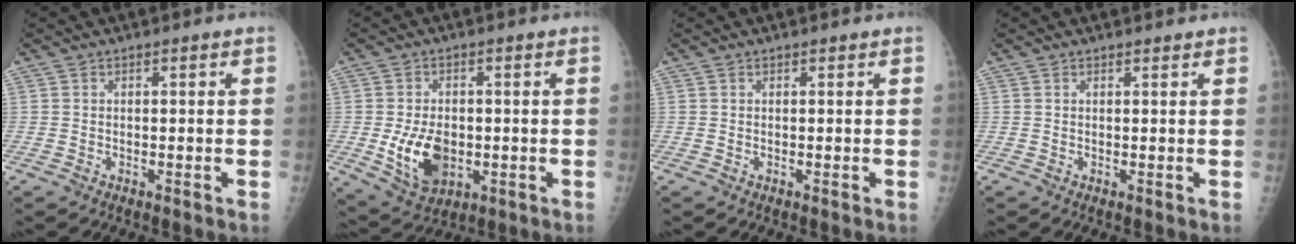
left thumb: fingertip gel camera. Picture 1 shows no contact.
{"total": 9.8, "force": [-1.4, 6.7, 7.0], "torque": [-0.099, -0.007, -0.008]}
{"total": 0.0}
{"total": 0.8, "force": [0.7, 0.2, 0.0], "torque": [0.002, -0.002, 0.011]}